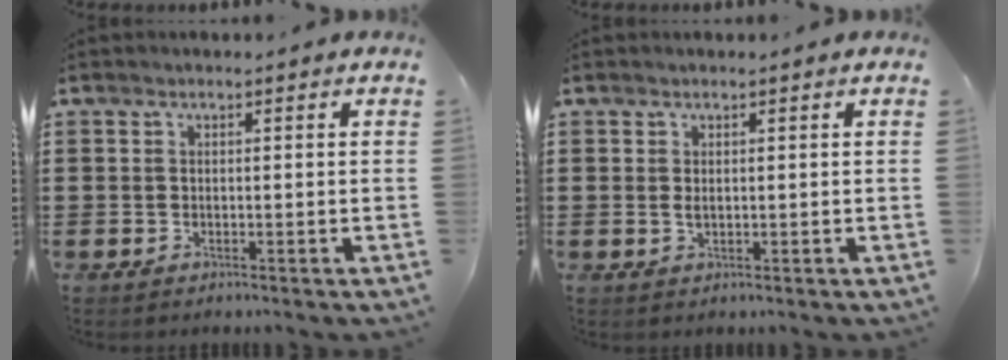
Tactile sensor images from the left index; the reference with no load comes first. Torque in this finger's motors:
{"motor_torque": [0.41, 0.18, 0.17, 0.04]}